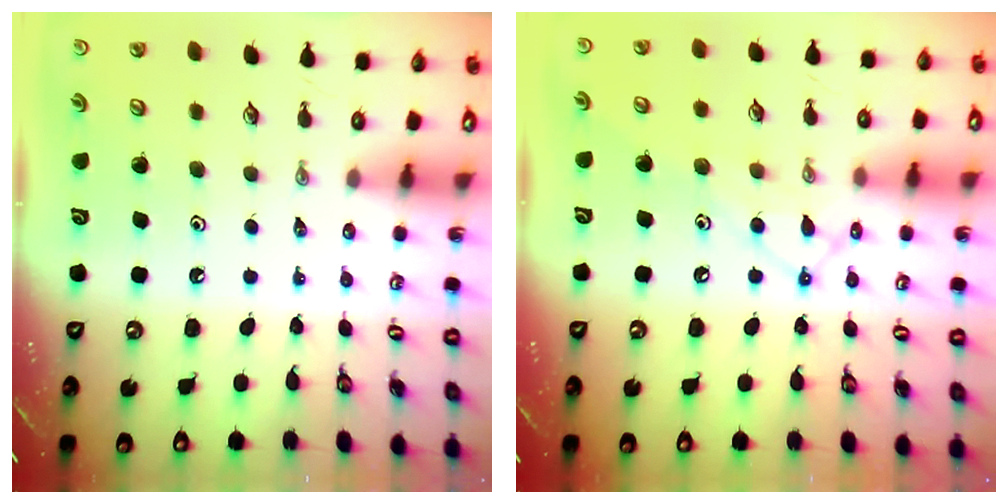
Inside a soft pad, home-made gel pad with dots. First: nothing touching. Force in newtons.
{"total": 11.7, "press": 11.6, "slide": 0.7}